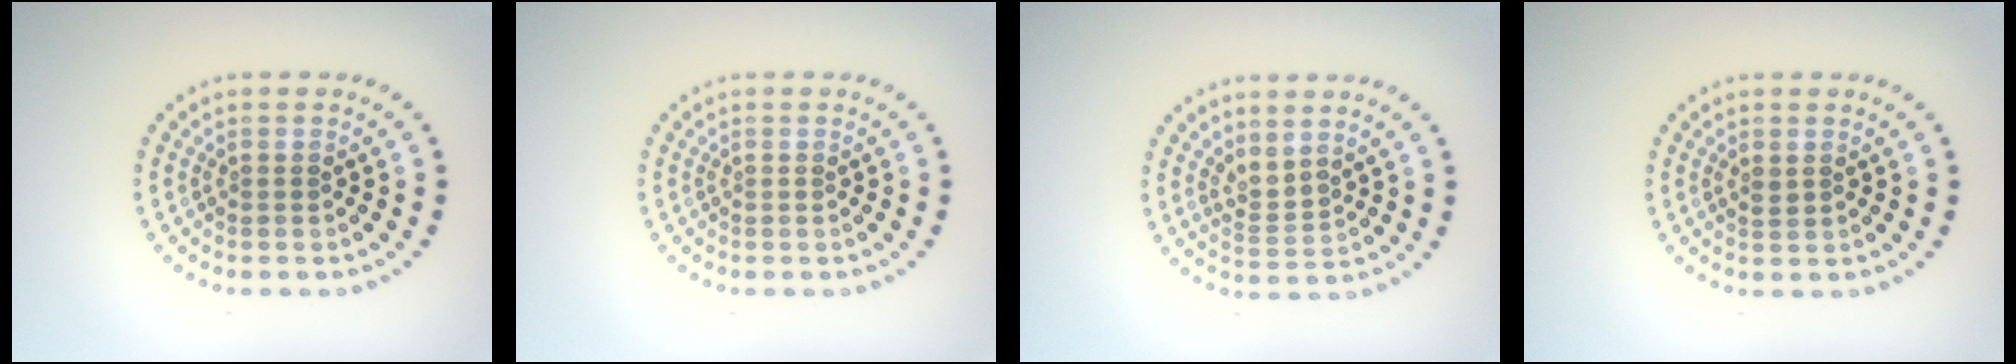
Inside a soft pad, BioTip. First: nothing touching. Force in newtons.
{"total": 0.0}
{"total": 2.1, "press": 1.4, "slide": 1.6}
{"total": 0.8, "press": 0.8, "slide": 0.2}